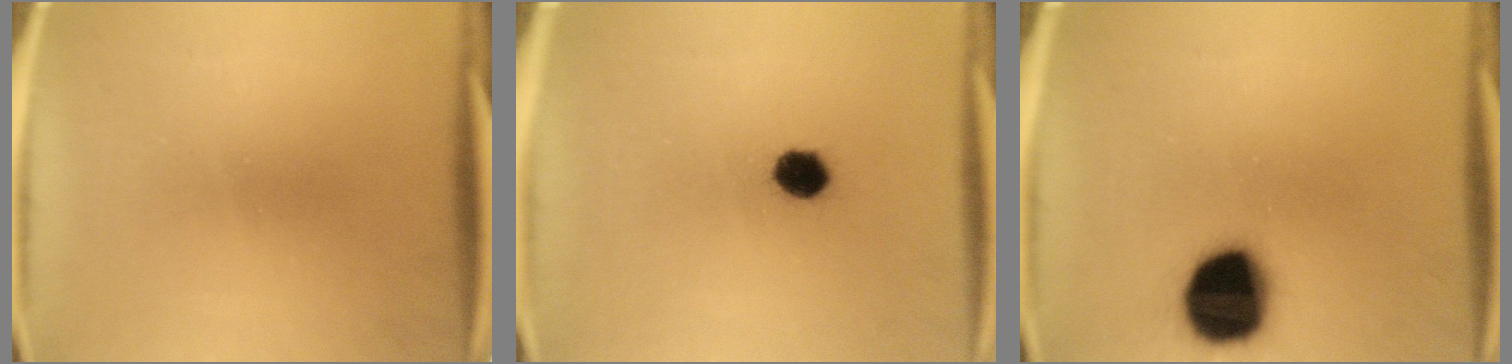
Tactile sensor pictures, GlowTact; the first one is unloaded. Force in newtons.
{"total": 4.7}
{"total": 18.0}